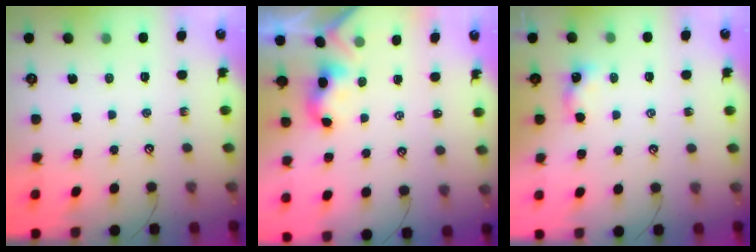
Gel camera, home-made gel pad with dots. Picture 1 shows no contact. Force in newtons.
{"total": 2.2, "press": 2.2, "slide": 0.2}
{"total": 4.2, "press": 4.2, "slide": 0.4}